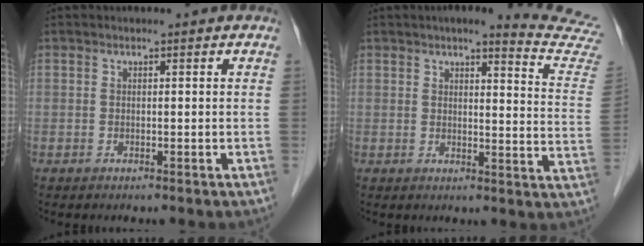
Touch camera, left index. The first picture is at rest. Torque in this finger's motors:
{"motor_torque": [0.81, -1.12, 0.20, 0.00]}